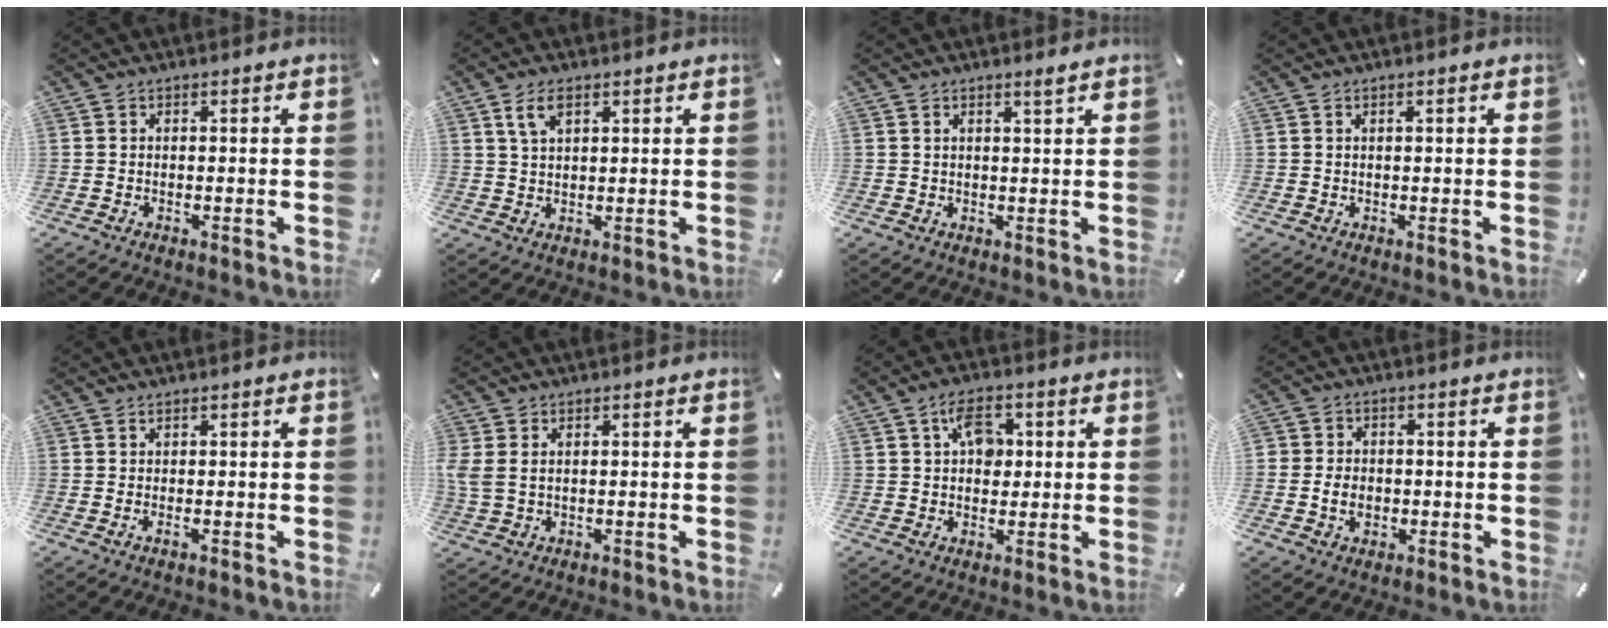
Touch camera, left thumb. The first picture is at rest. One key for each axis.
{"total": 4.4, "fx": 2.5, "fy": 2.0, "fz": 3.1, "tx": -0.066, "ty": 0.002, "tz": 0.045}
{"total": 1.6, "fx": 1.3, "fy": 0.1, "fz": 1.0, "tx": -0.019, "ty": -0.002, "tz": 0.024}
{"total": 0.9, "fx": 0.4, "fy": 0.1, "fz": 0.8, "tx": -0.014, "ty": 0.001, "tz": 0.006}
{"total": 0.9, "fx": 0.0, "fy": 0.1, "fz": 0.9, "tx": -0.016, "ty": -0.004, "tz": 0.000}
{"total": 3.2, "fx": 0.9, "fy": 2.0, "fz": 2.3, "tx": -0.062, "ty": -0.003, "tz": 0.013}
{"total": 7.0, "fx": 1.8, "fy": 4.9, "fz": 4.6, "tx": -0.066, "ty": 0.001, "tz": 0.027}
{"total": 4.8, "fx": -1.0, "fy": 4.0, "fz": 2.4, "tx": -0.050, "ty": 0.006, "tz": -0.019}